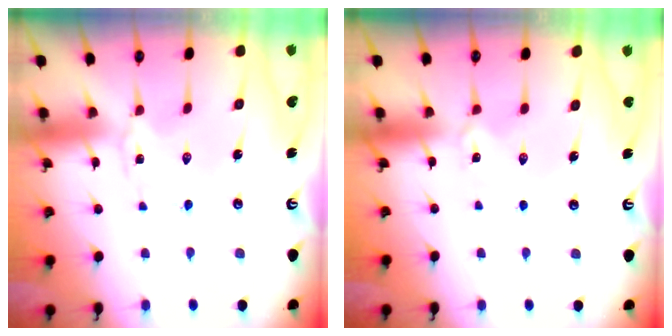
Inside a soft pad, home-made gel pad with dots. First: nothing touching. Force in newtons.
{"total": 0.7, "press": 0.7, "slide": 0.0}